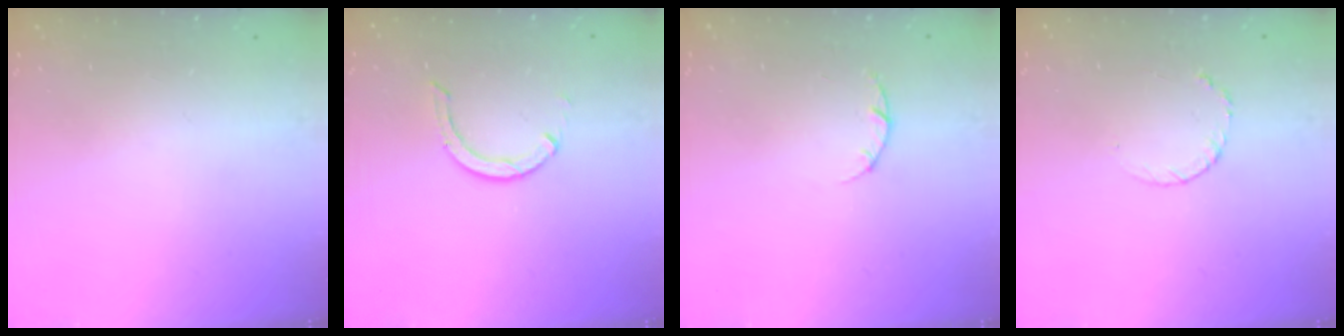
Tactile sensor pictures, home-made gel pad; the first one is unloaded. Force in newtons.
{"total": 2.9, "press": 2.9, "slide": 0.4}
{"total": 3.0, "press": 3.0, "slide": 0.4}
{"total": 3.3, "press": 3.3, "slide": 0.3}